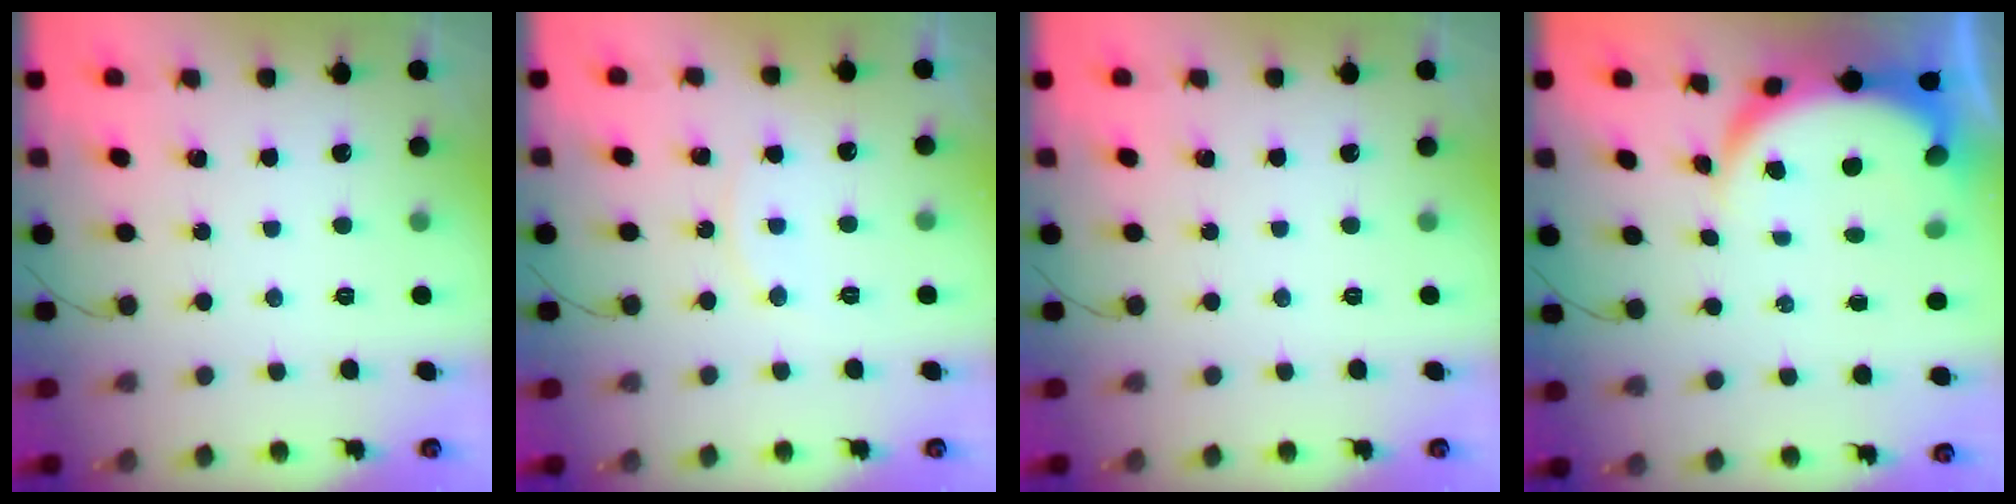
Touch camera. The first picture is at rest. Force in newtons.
{"total": 5.2, "press": 5.2, "slide": 0.2}
{"total": 0.0}
{"total": 6.3, "press": 6.2, "slide": 0.4}